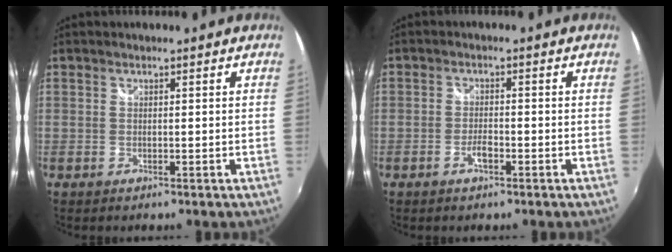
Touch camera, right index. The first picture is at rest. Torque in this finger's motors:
{"motor_torque": [0.46, -0.14, 0.07, 0.04]}